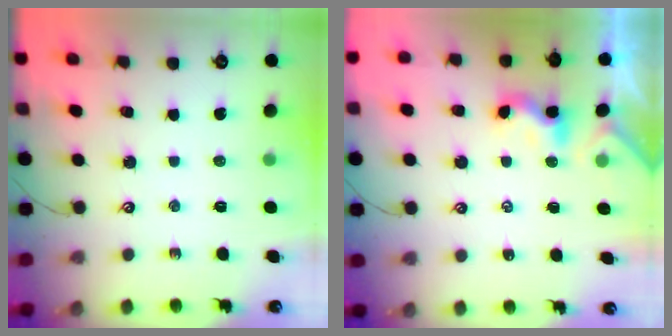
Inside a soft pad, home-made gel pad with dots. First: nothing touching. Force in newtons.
{"total": 2.3, "press": 2.3, "slide": 0.2}